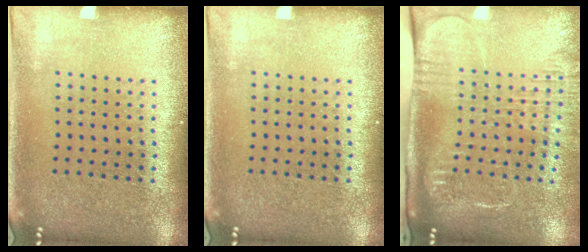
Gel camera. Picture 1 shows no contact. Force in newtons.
{"total": 0.0}
{"total": 2.7, "press": 2.0, "slide": 1.7}